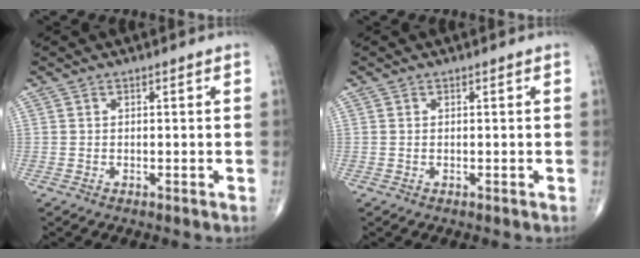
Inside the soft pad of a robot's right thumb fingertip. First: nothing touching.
{"total": 0.0}